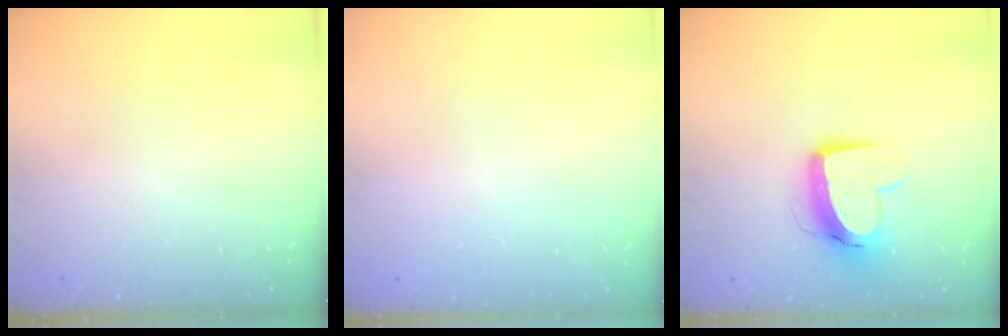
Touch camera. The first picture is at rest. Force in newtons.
{"total": 0.0}
{"total": 11.3, "press": 11.2, "slide": 1.1}